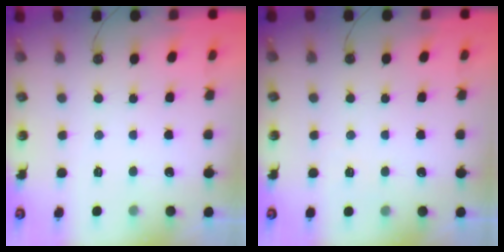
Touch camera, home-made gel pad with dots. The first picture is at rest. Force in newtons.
{"total": 3.0, "press": 3.0, "slide": 0.7}